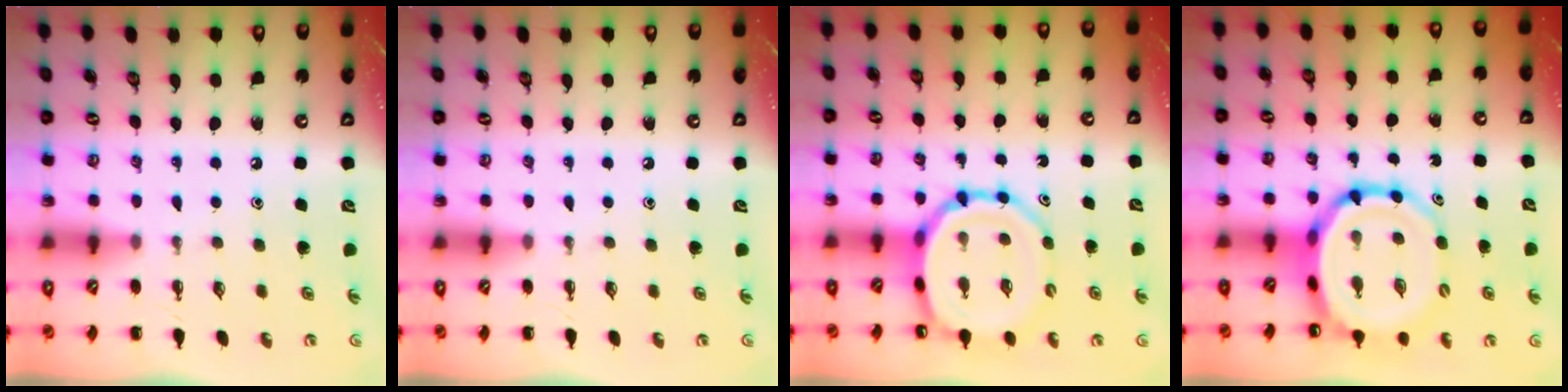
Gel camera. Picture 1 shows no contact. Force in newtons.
{"total": 0.0}
{"total": 12.9, "press": 12.5, "slide": 3.2}
{"total": 11.5, "press": 11.1, "slide": 3.0}